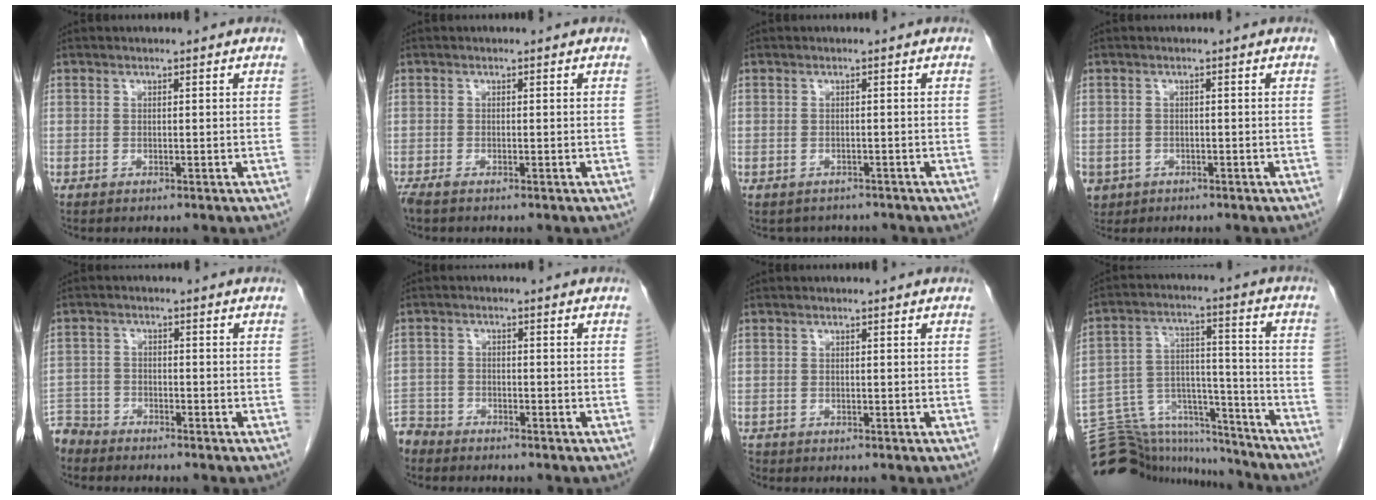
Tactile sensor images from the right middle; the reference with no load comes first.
{"total": 1.4, "force": [-1.1, 0.2, 0.8], "torque": [-0.020, -0.005, -0.022]}
{"total": 3.0, "force": [-2.6, 1.5, 0.0], "torque": [-0.002, 0.004, -0.035]}
{"total": 4.1, "force": [-2.2, 3.3, 0.9], "torque": [-0.020, 0.001, -0.032]}
{"total": 5.7, "force": [-5.4, 1.9, -0.1], "torque": [0.003, -0.010, -0.108]}
{"total": 4.9, "force": [-4.6, 1.6, -0.3], "torque": [0.004, -0.008, -0.093]}
{"total": 1.2, "force": [-1.0, 0.5, 0.0], "torque": [-0.008, -0.003, -0.018]}
{"total": 18.8, "force": [-17.6, 5.8, 3.0], "torque": [-0.077, 0.057, -0.266]}